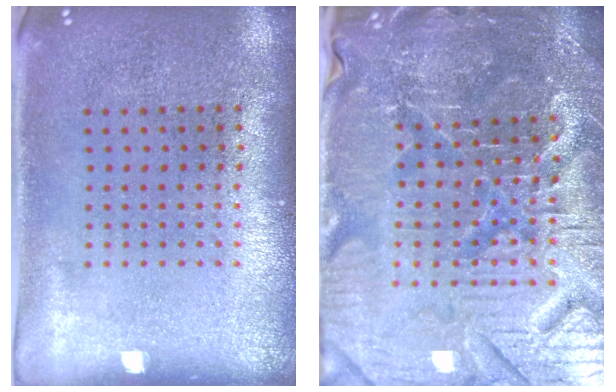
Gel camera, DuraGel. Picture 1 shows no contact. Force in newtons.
{"total": 5.5, "press": 5.2, "slide": 1.6}